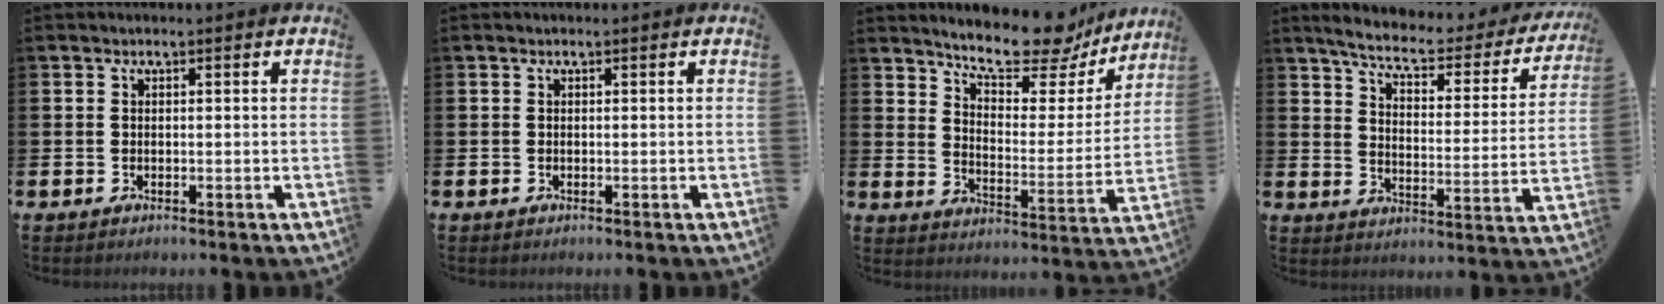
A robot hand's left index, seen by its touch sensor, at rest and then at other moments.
{"total": 0.0}
{"total": 11.7, "force": [10.2, 3.2, 4.8], "torque": [-0.096, -0.069, 0.173]}
{"total": 6.3, "force": [5.5, 1.5, 2.7], "torque": [-0.076, -0.037, 0.086]}